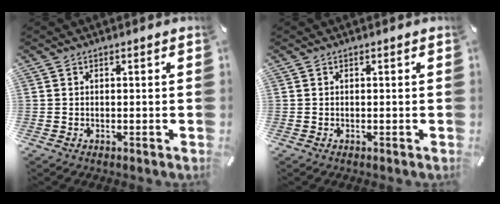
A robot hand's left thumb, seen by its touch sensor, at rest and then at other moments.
{"total": 0.0}